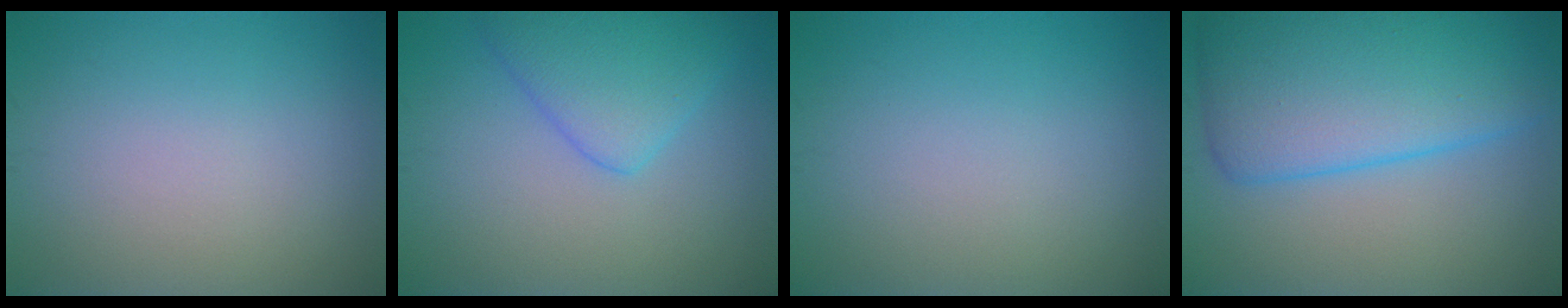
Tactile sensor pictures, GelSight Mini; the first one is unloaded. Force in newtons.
{"total": 4.5, "press": 4.5, "slide": 0.1}
{"total": 0.0}
{"total": 10.5, "press": 10.5, "slide": 0.4}